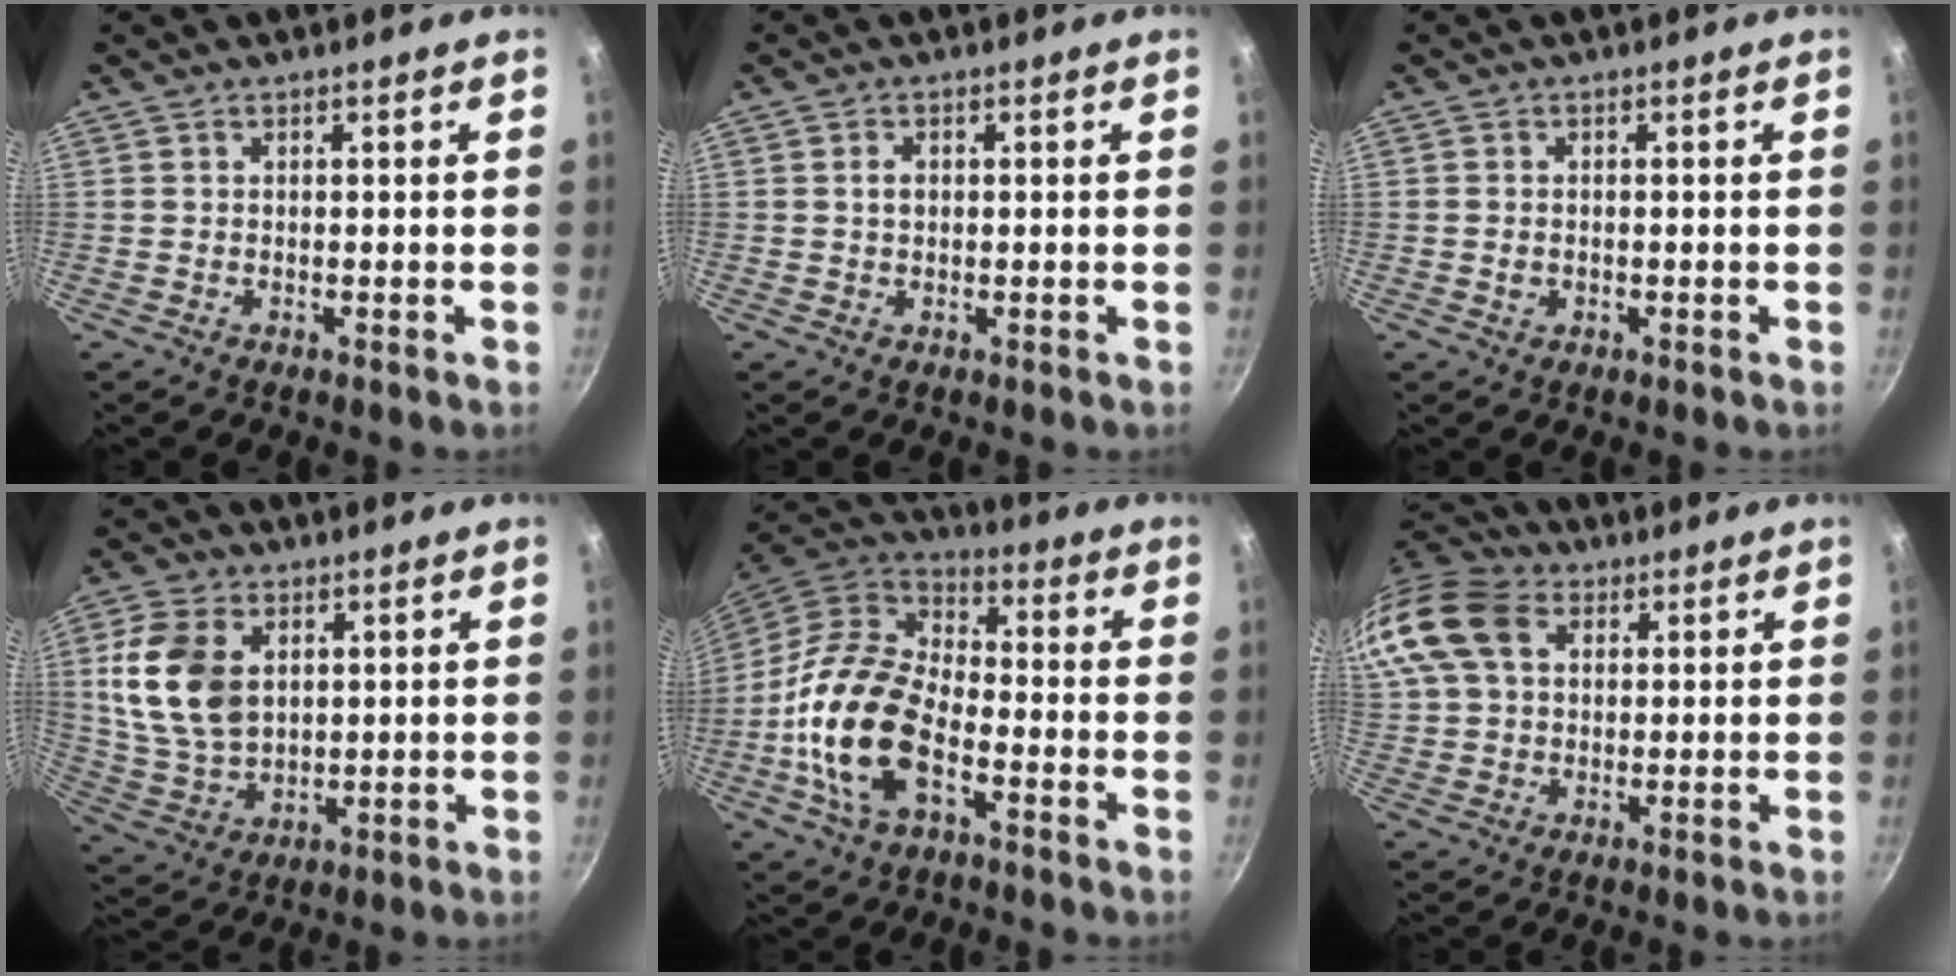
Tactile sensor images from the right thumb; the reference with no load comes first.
{"total": 1.7, "force": [0.2, 1.3, 1.1], "torque": [-0.016, 0.006, 0.005]}
{"total": 1.4, "force": [-0.3, 1.1, 0.8], "torque": [-0.015, 0.002, -0.006]}
{"total": 13.9, "force": [3.3, 9.5, 9.6], "torque": [-0.169, -0.011, 0.074]}
{"total": 18.4, "force": [-5.5, 10.1, 14.3], "torque": [-0.255, 0.033, -0.120]}
{"total": 16.4, "force": [5.0, 12.1, 9.9], "torque": [-0.214, 0.026, 0.078]}